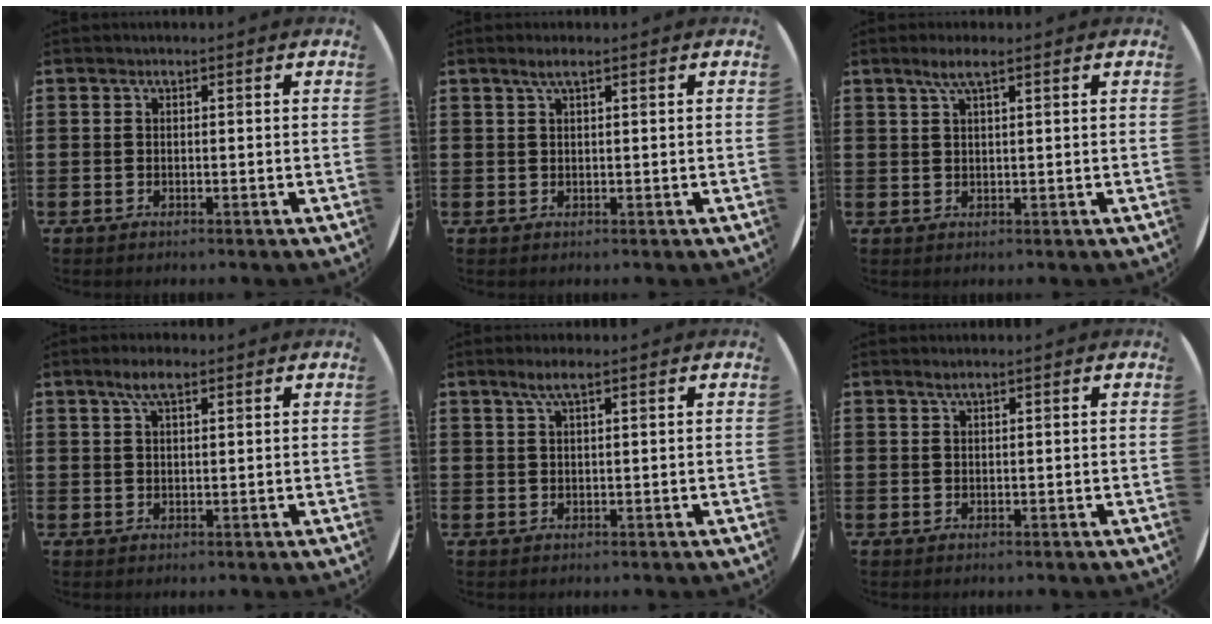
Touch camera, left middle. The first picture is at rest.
{"total": 1.6, "force": [0.9, 0.0, 1.3], "torque": [-0.028, 0.003, 0.016]}
{"total": 2.7, "force": [1.7, 0.2, 2.2], "torque": [-0.044, 0.004, 0.028]}
{"total": 3.4, "force": [2.1, 1.0, 2.5], "torque": [-0.054, 0.007, 0.036]}
{"total": 2.5, "force": [1.5, 0.2, 2.0], "torque": [-0.042, 0.004, 0.025]}
{"total": 0.9, "force": [0.6, -0.1, 0.6], "torque": [-0.010, 0.001, 0.012]}